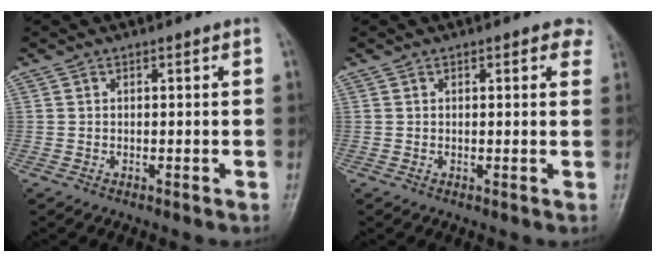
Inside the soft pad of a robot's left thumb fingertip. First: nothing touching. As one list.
[{"total": 2.8, "force": [1.5, 1.3, 1.9], "torque": [-0.004, -0.001, 0.011]}]